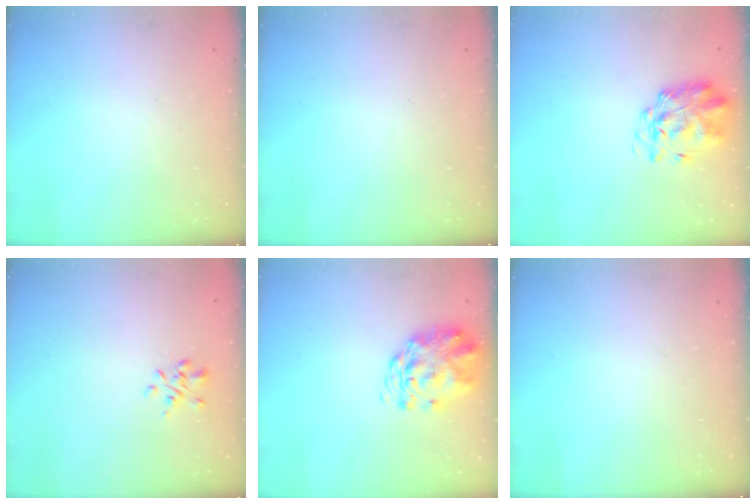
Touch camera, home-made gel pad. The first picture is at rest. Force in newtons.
{"total": 0.0}
{"total": 1.9, "press": 1.7, "slide": 0.9}
{"total": 1.6, "press": 1.3, "slide": 0.8}
{"total": 3.3, "press": 3.2, "slide": 1.0}
{"total": 0.0}